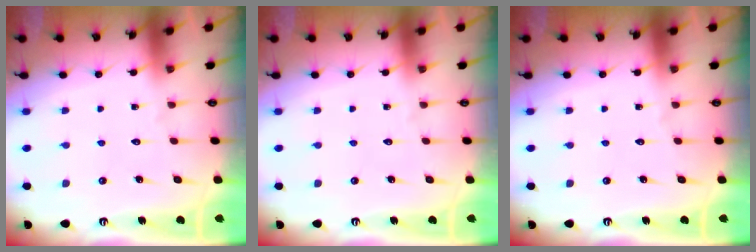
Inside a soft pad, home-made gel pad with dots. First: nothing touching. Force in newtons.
{"total": 0.0}
{"total": 0.0}